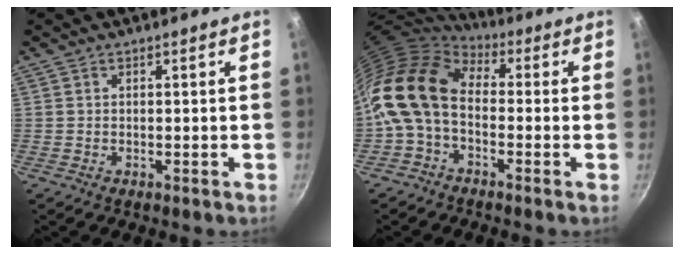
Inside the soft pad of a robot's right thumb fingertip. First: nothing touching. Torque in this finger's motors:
{"motor_torque": [2.25, 2.75, 1.66, -1.11, 0.26]}